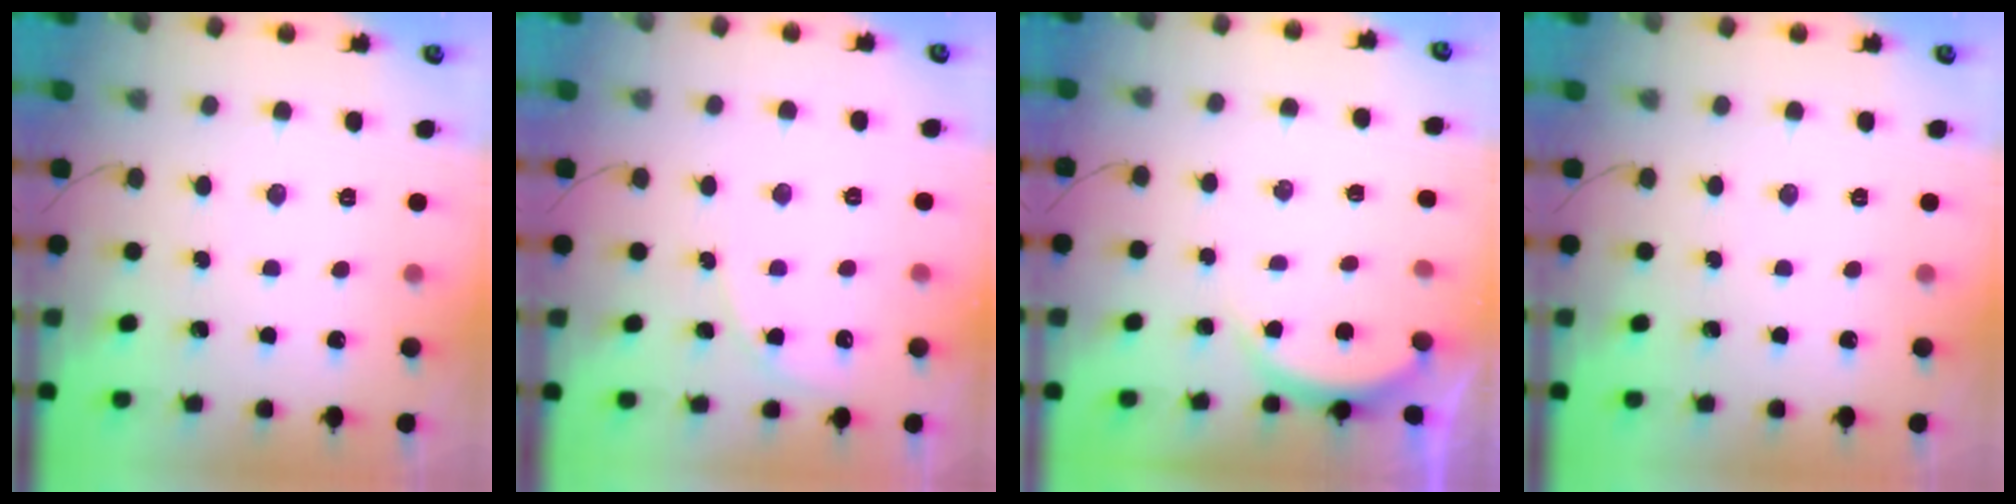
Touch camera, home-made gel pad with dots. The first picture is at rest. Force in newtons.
{"total": 5.2, "press": 5.2, "slide": 0.3}
{"total": 2.1, "press": 2.0, "slide": 0.5}
{"total": 0.0}